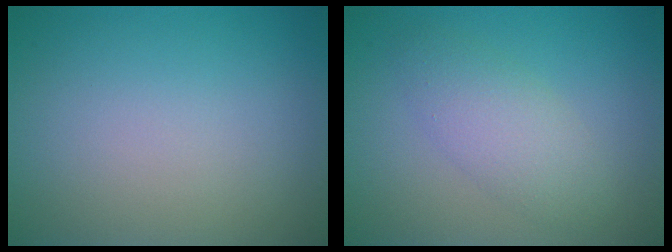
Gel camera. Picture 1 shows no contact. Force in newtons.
{"total": 3.2, "press": 3.2, "slide": 0.1}